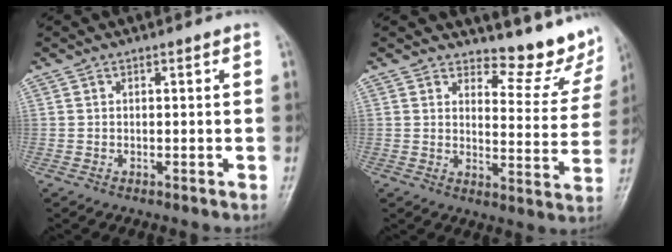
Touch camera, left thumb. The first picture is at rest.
{"total": 10.6, "force": [9.8, 3.0, 2.9], "torque": [-0.006, -0.104, 0.113]}